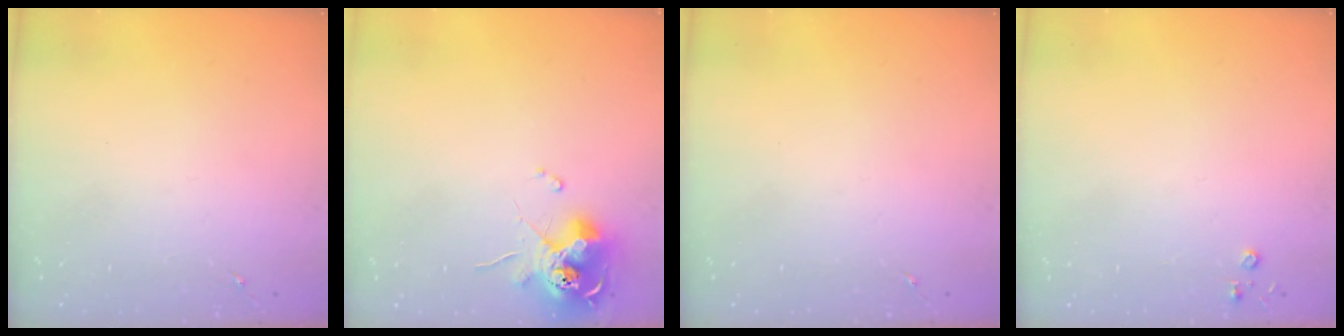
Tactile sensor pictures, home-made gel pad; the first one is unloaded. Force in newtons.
{"total": 13.5, "press": 13.4, "slide": 1.2}
{"total": 0.0}
{"total": 2.8, "press": 2.8, "slide": 0.3}